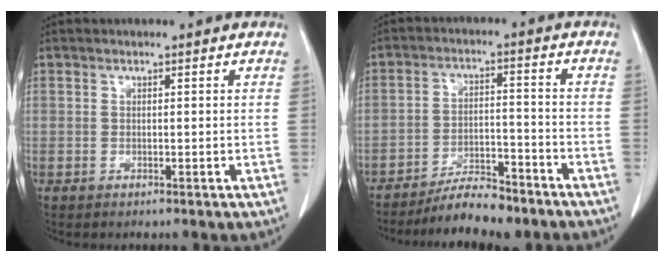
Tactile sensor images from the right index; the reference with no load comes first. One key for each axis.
{"total": 8.4, "fx": -7.4, "fy": 1.8, "fz": 3.6, "tx": -0.057, "ty": -0.003, "tz": -0.126}